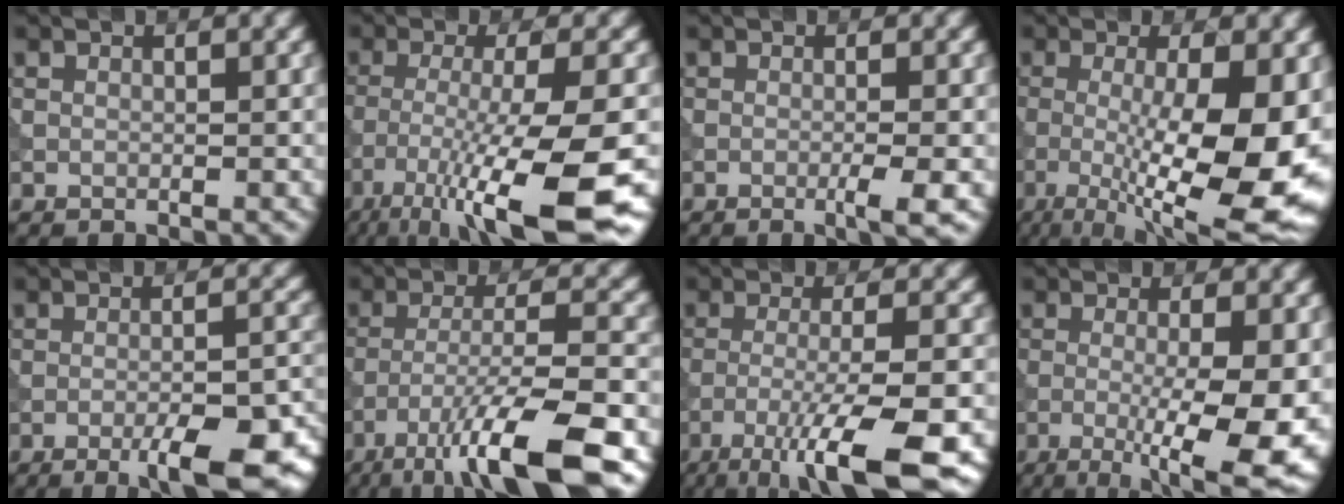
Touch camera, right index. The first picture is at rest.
{"total": 11.3, "force": [-6.3, 1.9, 9.1], "torque": [-0.150, -0.009, -0.110]}
{"total": 2.6, "force": [-0.9, 0.3, 2.4], "torque": [-0.036, -0.001, -0.018]}
{"total": 12.4, "force": [-2.0, 3.2, 11.8], "torque": [-0.180, -0.021, -0.025]}
{"total": 9.0, "force": [-4.7, 2.2, 7.4], "torque": [-0.107, -0.003, -0.061]}
{"total": 10.7, "force": [-6.4, 2.1, 8.3], "torque": [-0.139, 0.002, -0.112]}
{"total": 9.6, "force": [-5.7, 1.7, 7.5], "torque": [-0.119, 0.003, -0.103]}
{"total": 10.0, "force": [-2.2, 2.4, 9.5], "torque": [-0.143, -0.016, -0.028]}